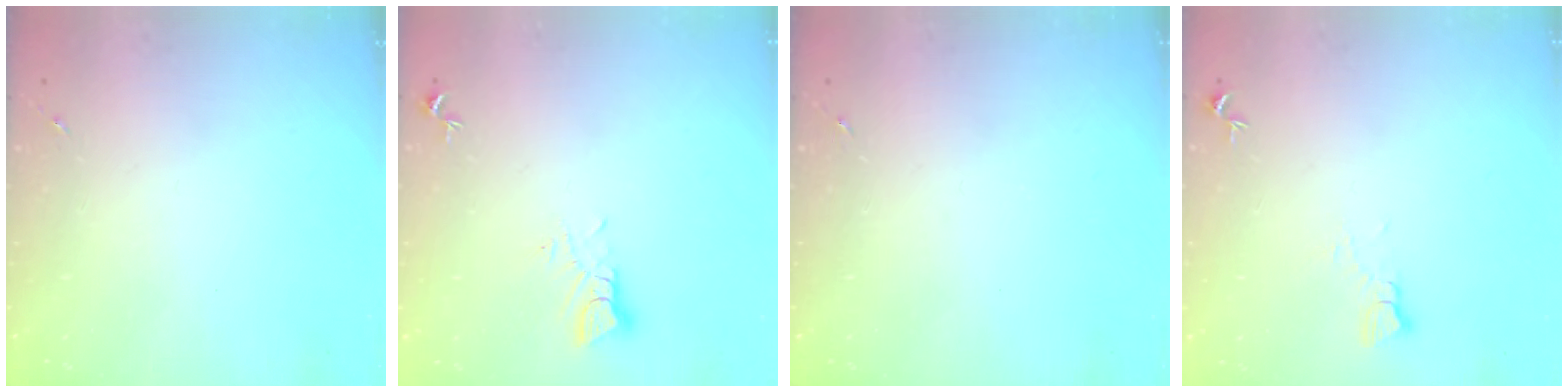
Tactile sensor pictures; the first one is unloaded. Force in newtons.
{"total": 3.8, "press": 3.8, "slide": 0.4}
{"total": 0.0}
{"total": 3.7, "press": 3.7, "slide": 0.3}